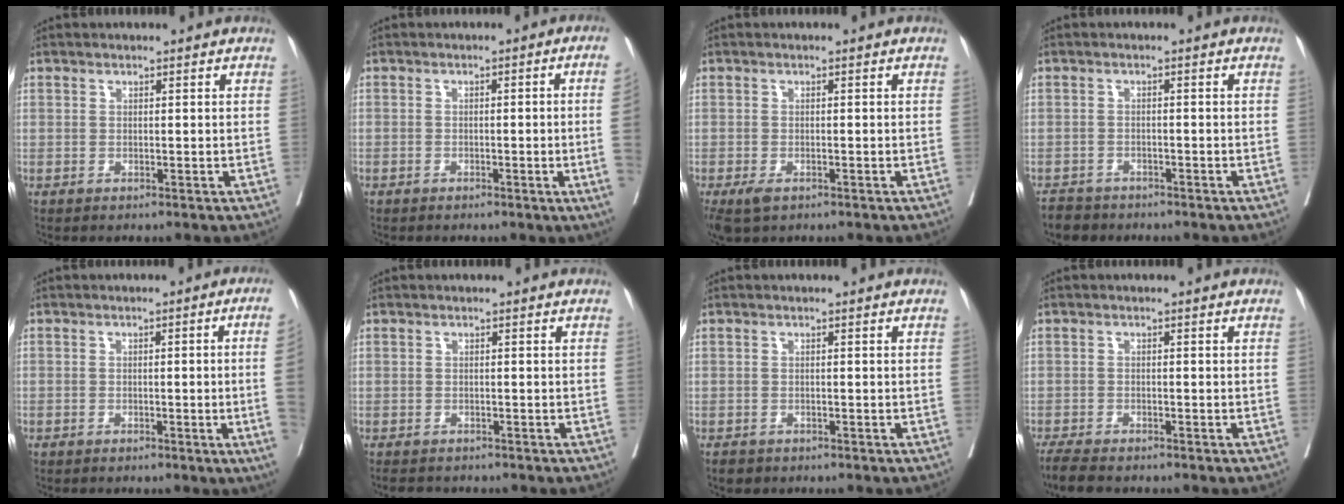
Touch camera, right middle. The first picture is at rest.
{"total": 5.0, "force": [-1.1, -1.0, 4.8], "torque": [-0.054, -0.001, -0.016]}
{"total": 3.3, "force": [-2.0, 1.6, 2.1], "torque": [-0.042, -0.009, -0.030]}
{"total": 3.6, "force": [-3.2, 1.8, 0.0], "torque": [-0.002, -0.001, -0.056]}
{"total": 6.3, "force": [-1.3, -1.2, 6.1], "torque": [-0.064, -0.004, -0.021]}
{"total": 4.0, "force": [-3.5, 1.5, 1.1], "torque": [-0.013, -0.005, -0.050]}
{"total": 1.6, "force": [-1.2, 1.0, 0.2], "torque": [-0.007, 0.001, -0.019]}
{"total": 4.7, "force": [-4.1, 1.0, 2.1], "torque": [-0.036, -0.012, -0.070]}